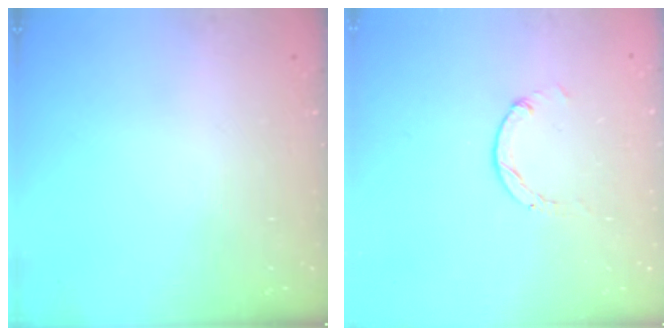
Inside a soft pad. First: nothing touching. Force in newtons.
{"total": 1.3, "press": 1.2, "slide": 0.2}